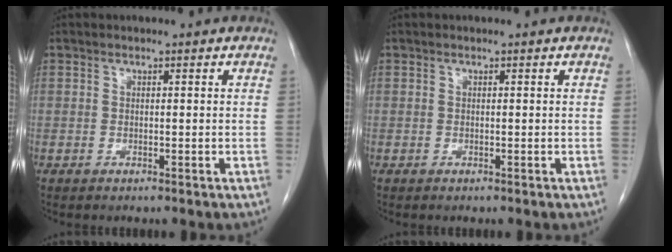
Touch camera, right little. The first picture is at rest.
{"total": 0.0}